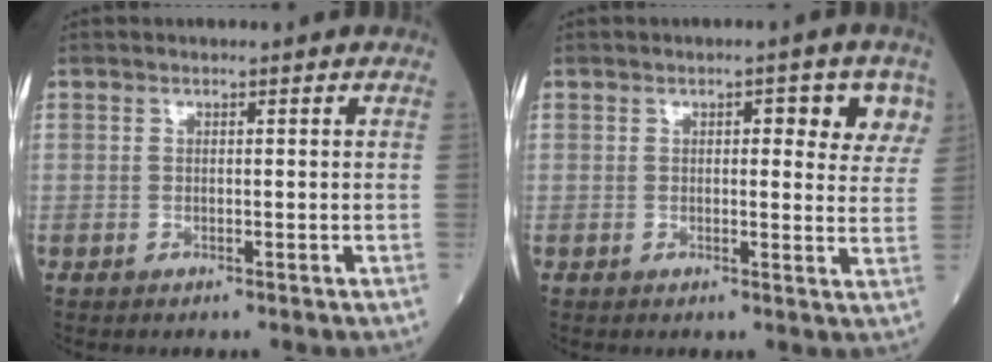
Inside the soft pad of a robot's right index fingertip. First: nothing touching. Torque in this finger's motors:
{"motor_torque": [0.10, 0.09, 0.05, 0.01]}